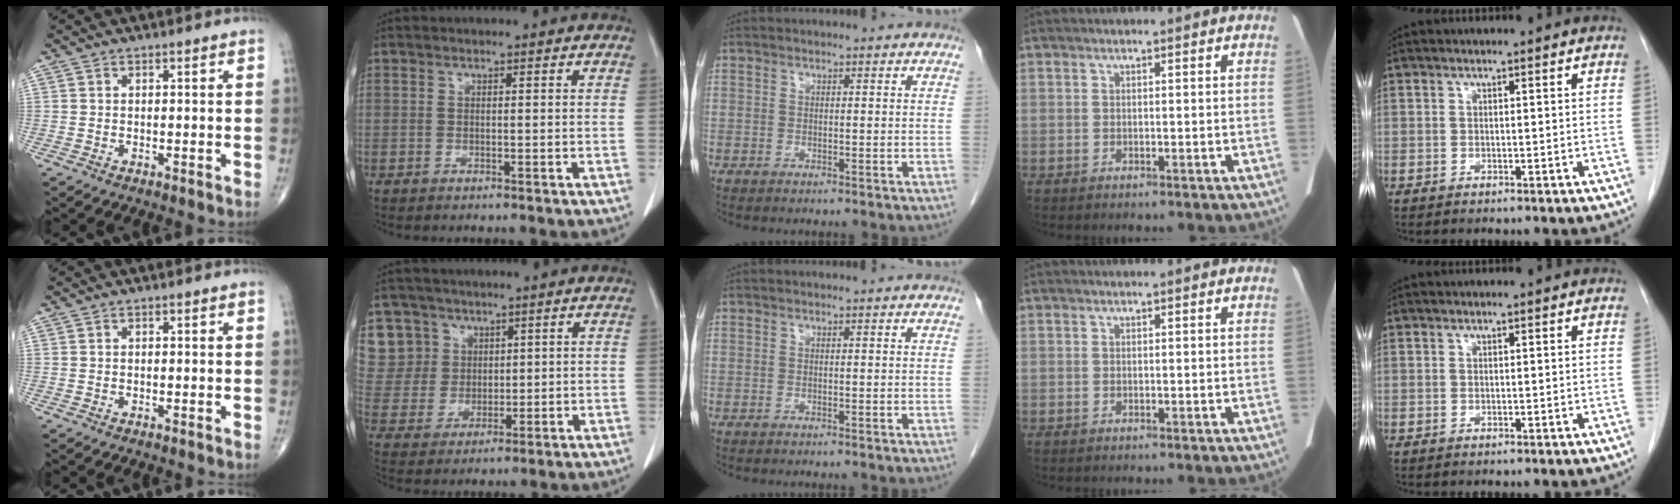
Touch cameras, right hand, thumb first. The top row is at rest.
{"index": {"total": 9.8, "force": [5.1, 8.3, 0.3], "torque": [-0.013, 0.022, 0.116]}}